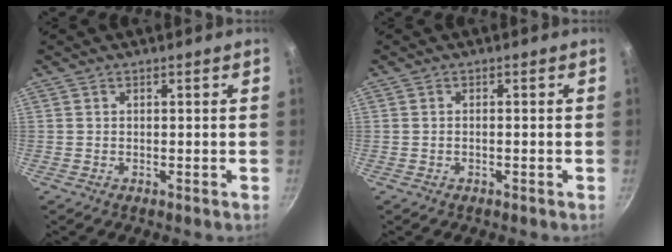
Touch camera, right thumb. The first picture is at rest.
{"total": 0.6, "force": [-0.3, 0.2, 0.5], "torque": [-0.014, 0.007, -0.006]}